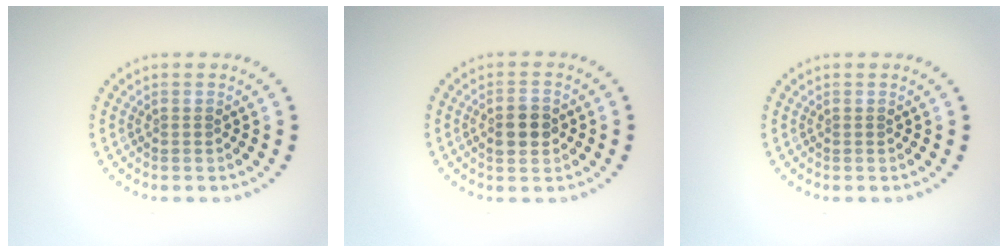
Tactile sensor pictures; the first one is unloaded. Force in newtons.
{"total": 2.9, "press": 2.9, "slide": 0.2}
{"total": 0.0}